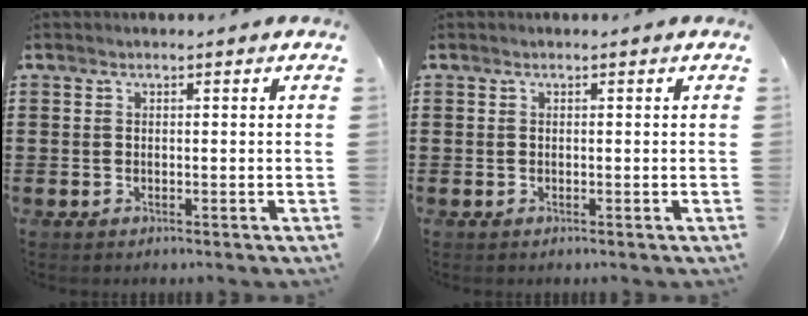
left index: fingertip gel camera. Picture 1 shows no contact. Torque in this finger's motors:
{"motor_torque": [0.00, 0.00, 0.00, -0.01]}